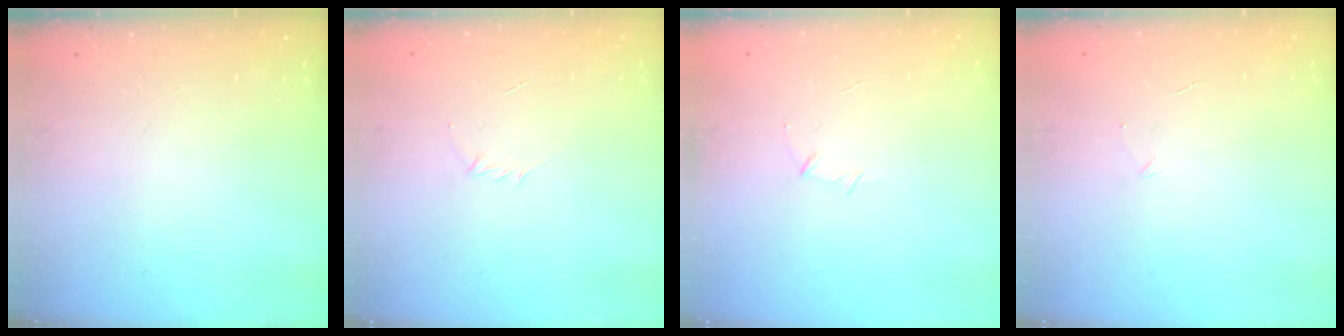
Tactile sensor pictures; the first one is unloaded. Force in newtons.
{"total": 2.7, "press": 2.6, "slide": 0.7}
{"total": 4.0, "press": 3.9, "slide": 0.9}
{"total": 2.4, "press": 2.3, "slide": 0.8}